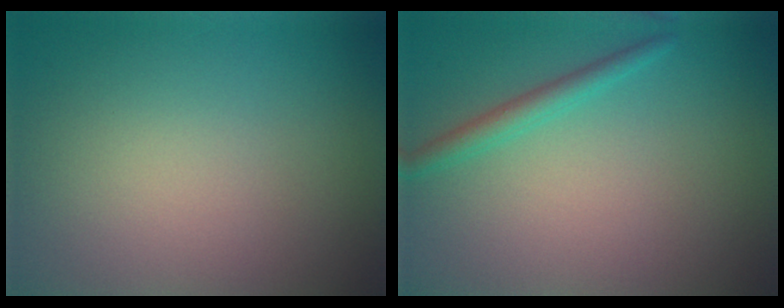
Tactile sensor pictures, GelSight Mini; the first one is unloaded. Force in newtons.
{"total": 1.8, "press": 1.8, "slide": 0.1}